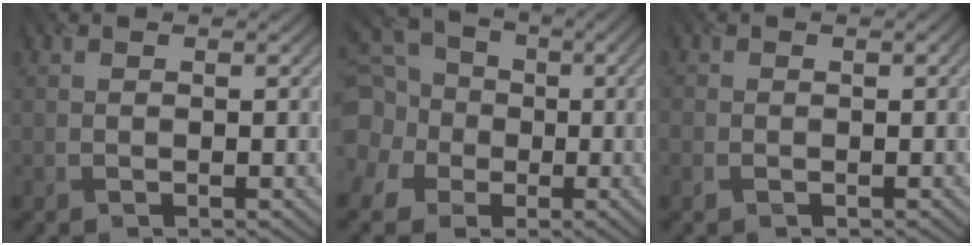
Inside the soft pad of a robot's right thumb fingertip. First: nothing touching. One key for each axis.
{"total": 12.6, "fx": -1.0, "fy": 11.9, "fz": 4.0, "tx": -0.155, "ty": -0.011, "tz": -0.042}
{"total": 1.2, "fx": -0.7, "fy": 0.9, "fz": 0.3, "tx": -0.007, "ty": -0.007, "tz": -0.012}